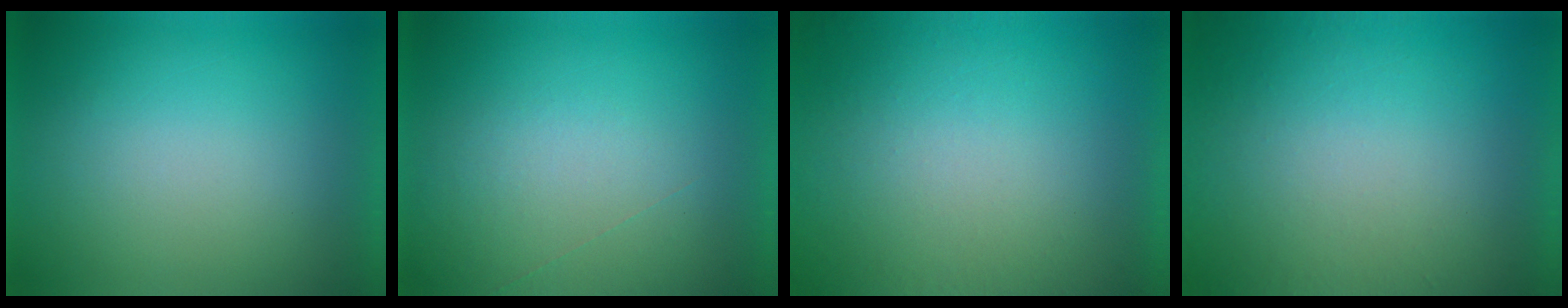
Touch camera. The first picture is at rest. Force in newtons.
{"total": 1.0}
{"total": 1.2}
{"total": 5.5}